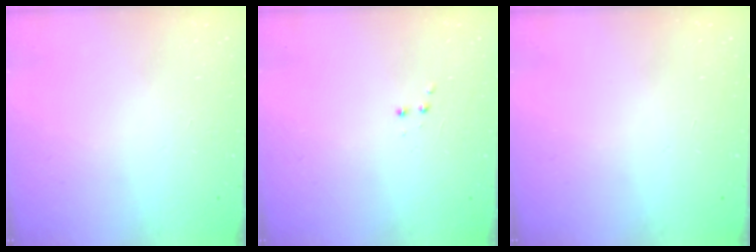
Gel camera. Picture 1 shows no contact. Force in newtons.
{"total": 2.0, "press": 1.8, "slide": 0.9}
{"total": 0.0}